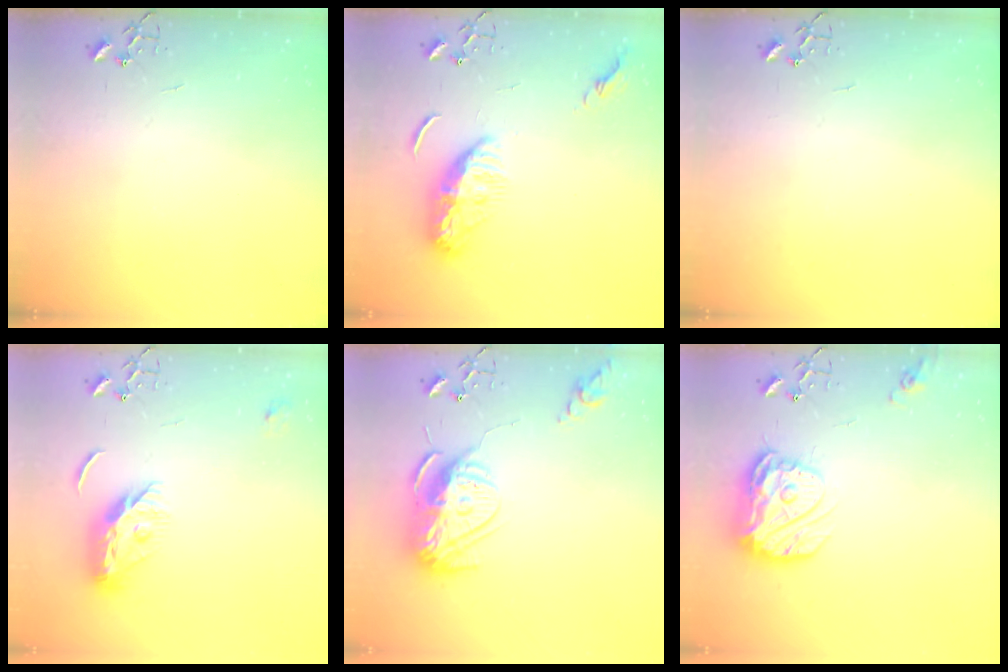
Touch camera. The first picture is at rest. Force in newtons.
{"total": 11.4, "press": 11.3, "slide": 0.9}
{"total": 0.0}
{"total": 11.3, "press": 11.3, "slide": 0.7}
{"total": 16.0, "press": 16.0, "slide": 1.5}
{"total": 17.1, "press": 17.0, "slide": 1.5}